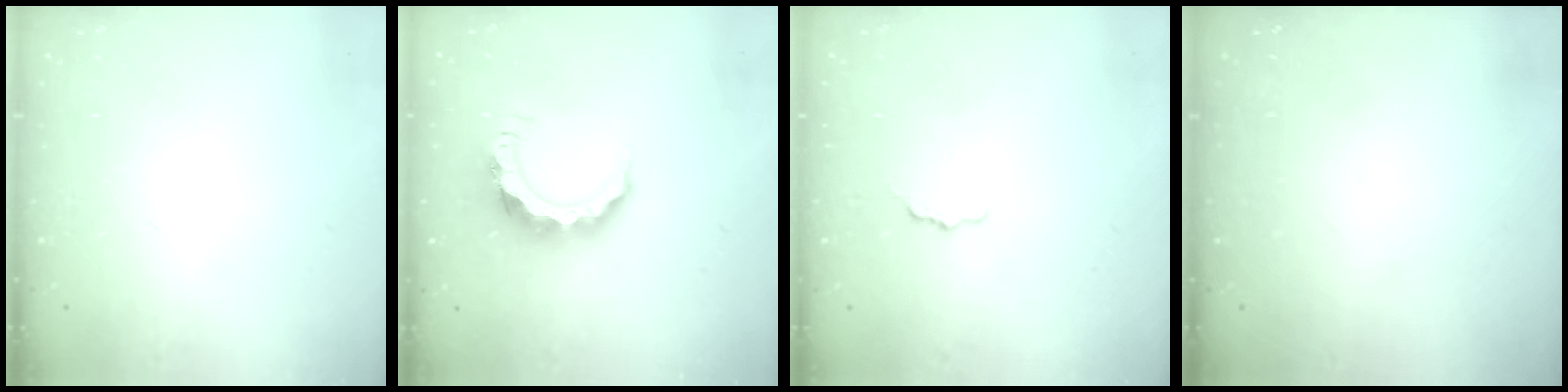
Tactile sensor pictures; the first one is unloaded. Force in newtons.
{"total": 9.3, "press": 9.2, "slide": 1.0}
{"total": 3.1, "press": 3.1, "slide": 0.2}
{"total": 0.0}